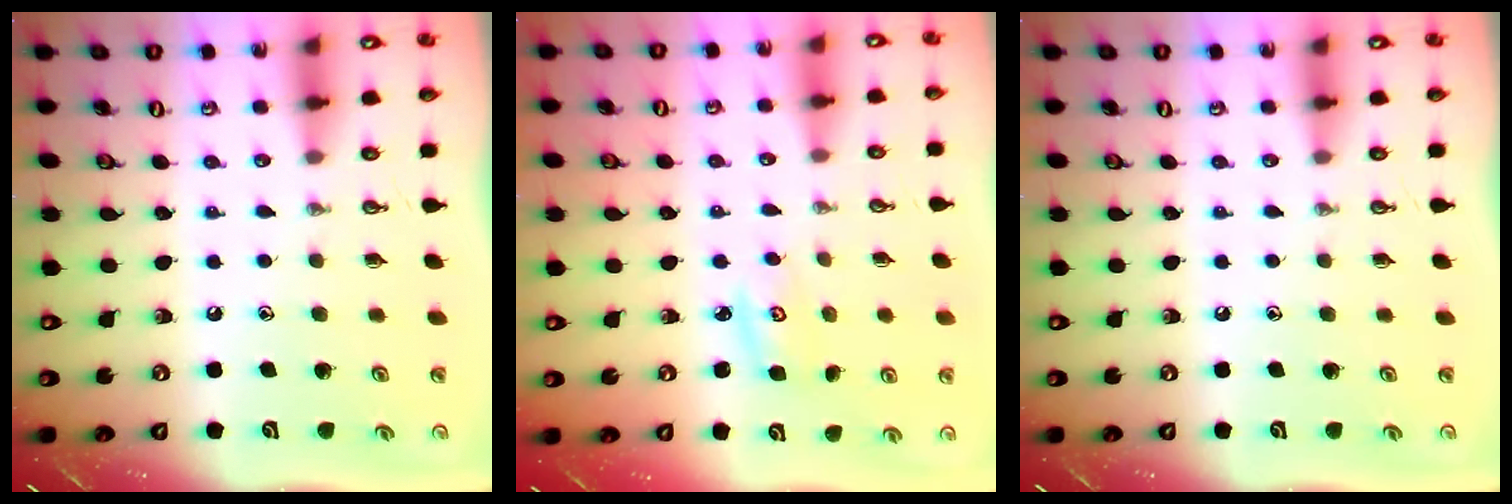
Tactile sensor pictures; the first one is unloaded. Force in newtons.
{"total": 2.8, "press": 2.8, "slide": 0.2}
{"total": 0.0}